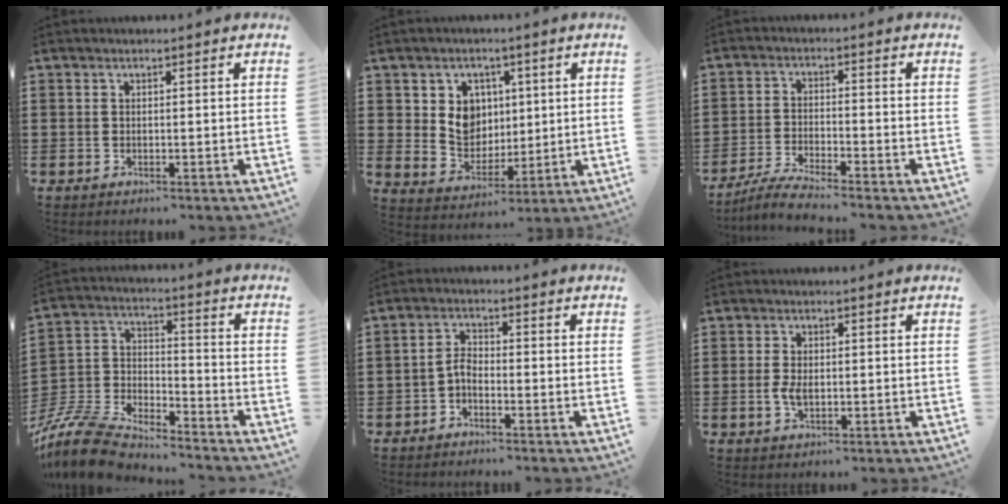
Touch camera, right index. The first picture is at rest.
{"total": 7.0, "force": [1.9, 6.1, 2.7], "torque": [-0.065, 0.008, 0.033]}
{"total": 4.1, "force": [-3.9, -0.3, 1.4], "torque": [-0.039, -0.010, -0.079]}
{"total": 9.8, "force": [-9.1, 1.8, 3.0], "torque": [-0.085, 0.005, -0.188]}
{"total": 2.6, "force": [-1.7, 1.1, 1.7], "torque": [-0.043, 0.006, -0.038]}
{"total": 2.8, "force": [-0.2, 1.5, 2.3], "torque": [-0.053, 0.000, -0.006]}